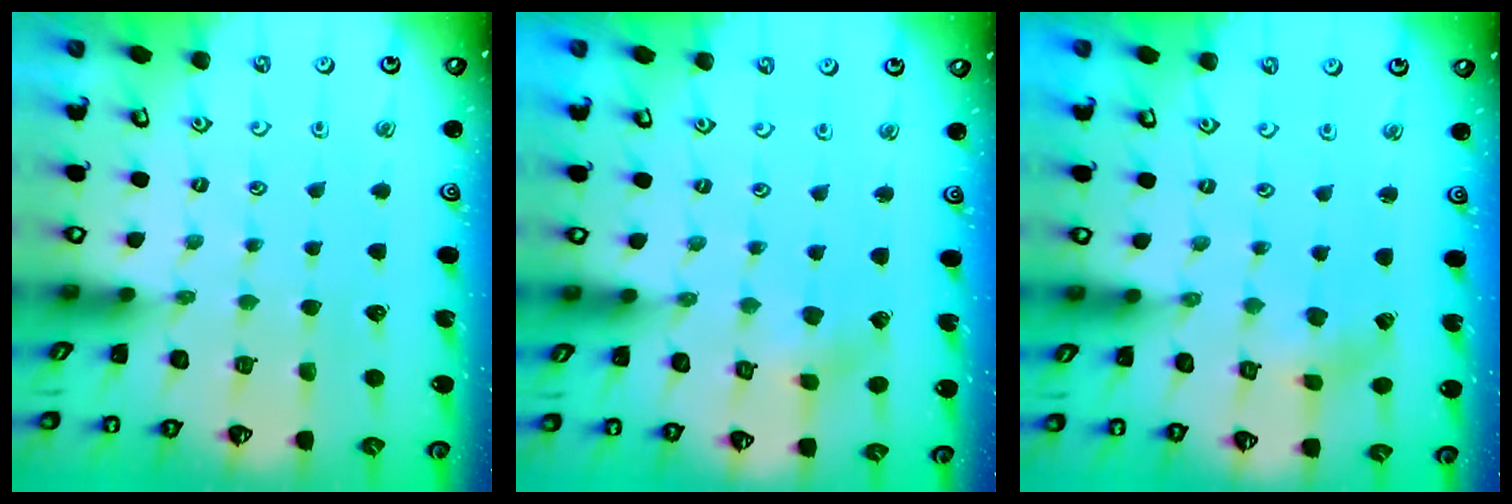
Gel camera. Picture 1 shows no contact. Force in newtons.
{"total": 2.4, "press": 2.4, "slide": 0.3}
{"total": 1.4, "press": 1.4, "slide": 0.2}